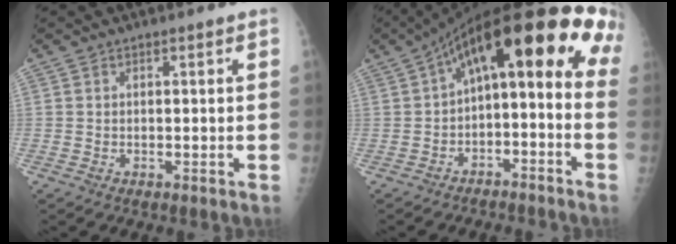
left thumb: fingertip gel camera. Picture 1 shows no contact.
{"total": 18.8, "force": [0.0, 8.6, 16.7], "torque": [-0.223, 0.085, -0.001]}